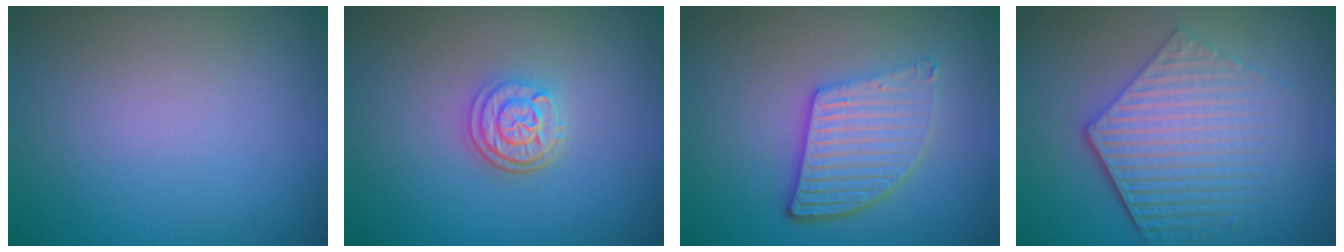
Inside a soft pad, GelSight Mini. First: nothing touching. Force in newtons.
{"total": 2.9, "press": 2.4, "slide": 1.7}
{"total": 5.1, "press": 3.8, "slide": 3.5}
{"total": 6.2, "press": 4.5, "slide": 4.2}